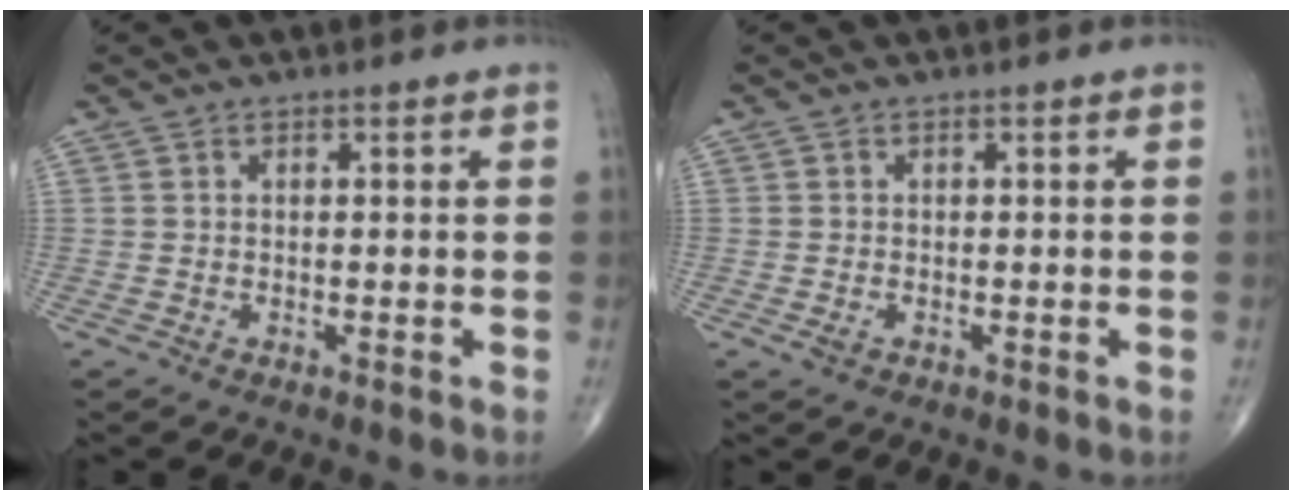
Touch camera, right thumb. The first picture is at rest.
{"total": 1.3, "force": [-0.5, 0.9, 0.8], "torque": [-0.017, 0.000, -0.007]}